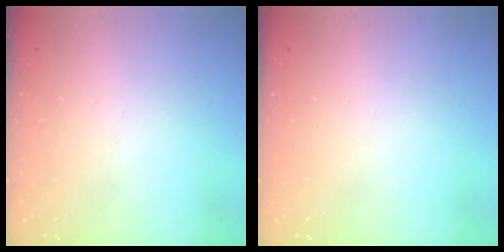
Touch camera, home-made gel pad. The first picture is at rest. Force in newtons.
{"total": 0.0}